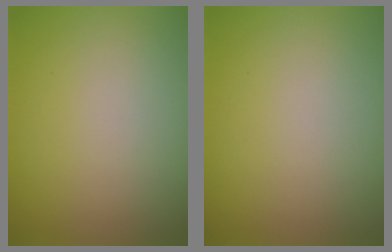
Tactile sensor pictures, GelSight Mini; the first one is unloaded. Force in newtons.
{"total": 0.0}